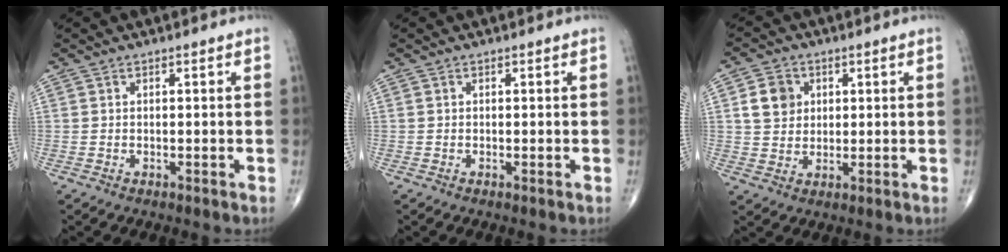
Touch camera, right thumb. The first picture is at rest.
{"total": 0.0}
{"total": 6.4, "force": [1.8, 5.4, 2.9], "torque": [-0.030, -0.004, 0.031]}